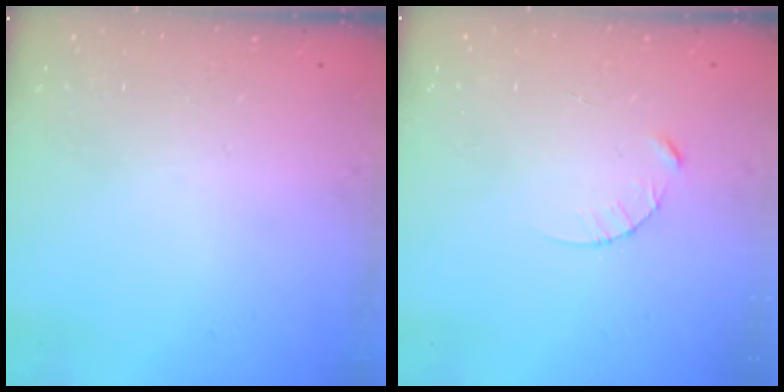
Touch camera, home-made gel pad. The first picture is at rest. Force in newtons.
{"total": 2.5, "press": 2.5, "slide": 0.3}